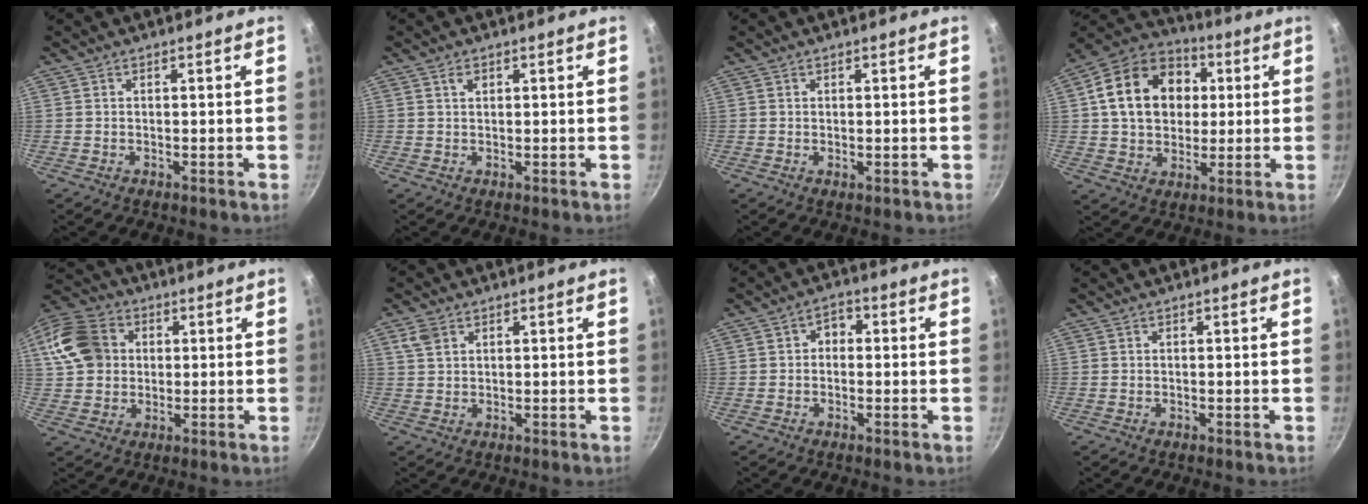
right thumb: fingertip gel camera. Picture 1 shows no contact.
{"total": 1.5, "force": [0.7, 1.0, 0.9], "torque": [-0.010, 0.000, 0.011]}
{"total": 0.6, "force": [0.1, 0.2, 0.5], "torque": [-0.007, -0.001, 0.001]}
{"total": 18.4, "force": [3.3, 14.4, 11.1], "torque": [-0.163, 0.024, 0.048]}
{"total": 15.0, "force": [3.0, 12.5, 7.7], "torque": [-0.144, 0.021, 0.047]}
{"total": 3.4, "force": [1.7, 2.3, 1.8], "torque": [-0.031, 0.001, 0.035]}
{"total": 3.2, "force": [0.1, 2.6, 2.0], "torque": [-0.013, 0.009, -0.006]}
{"total": 0.0}